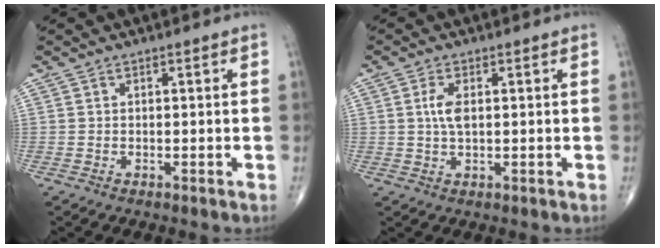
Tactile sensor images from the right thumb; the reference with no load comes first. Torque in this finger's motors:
{"motor_torque": [0.04, 1.27, 0.15, -0.32, 0.03]}